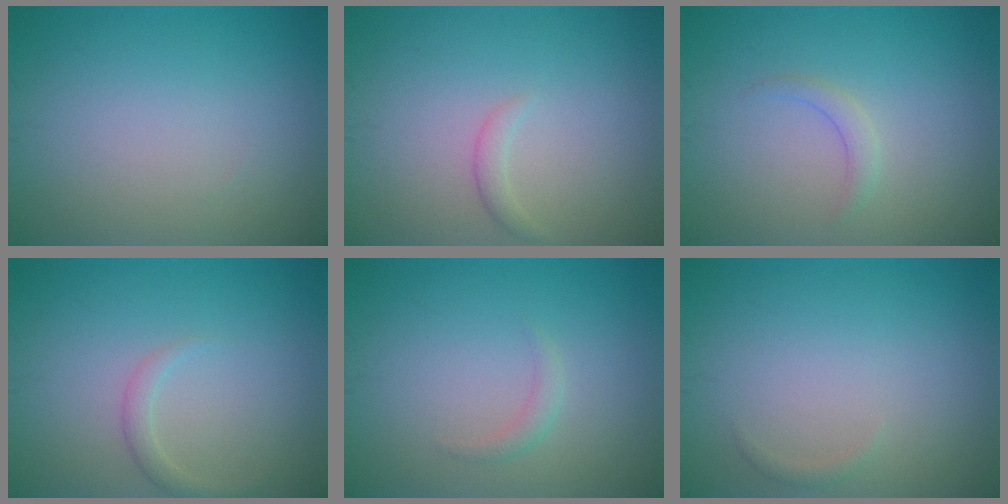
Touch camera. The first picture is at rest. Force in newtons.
{"total": 1.0, "press": 1.0, "slide": 0.1}
{"total": 1.2, "press": 1.2, "slide": 0.1}
{"total": 1.4, "press": 1.4, "slide": 0.1}
{"total": 1.0, "press": 1.0, "slide": 0.0}
{"total": 0.6, "press": 0.6, "slide": 0.0}